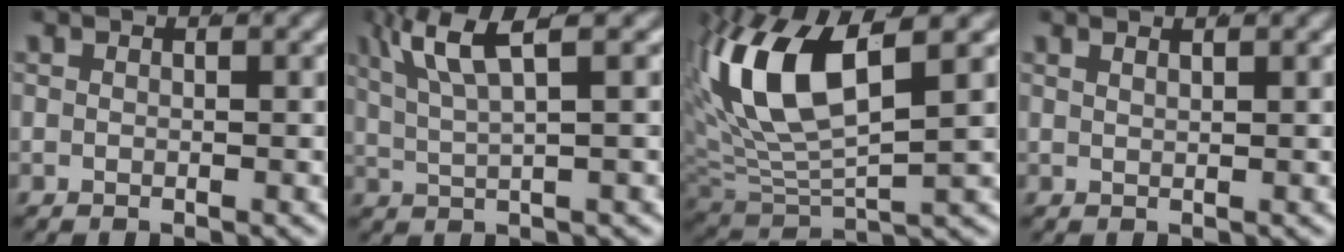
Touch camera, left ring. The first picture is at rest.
{"total": 4.9, "force": [2.4, 1.3, 4.1], "torque": [-0.082, 0.003, 0.046]}
{"total": 9.7, "force": [2.0, 5.2, 7.9], "torque": [-0.194, -0.015, 0.048]}
{"total": 1.3, "force": [1.2, -0.3, 0.5], "torque": [-0.006, -0.002, 0.025]}